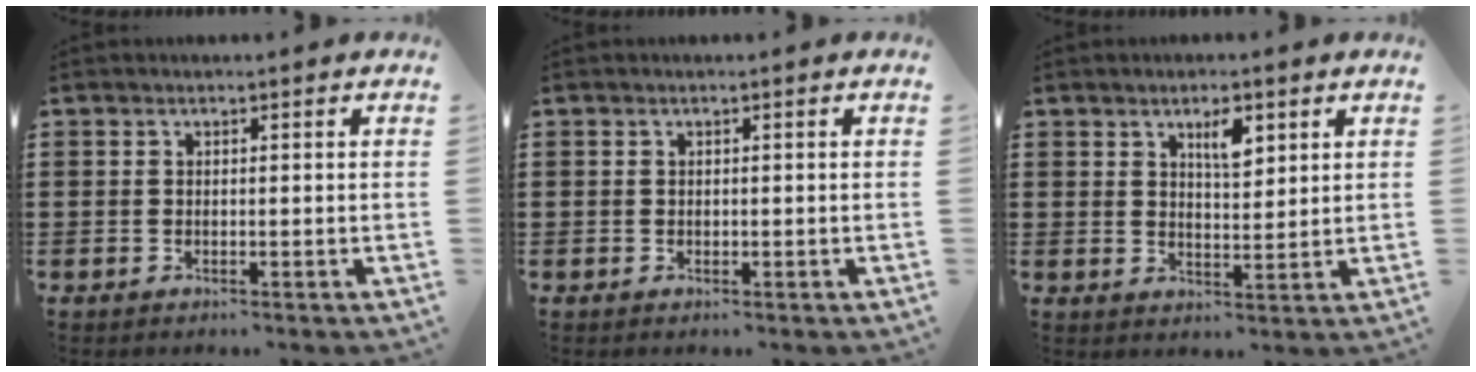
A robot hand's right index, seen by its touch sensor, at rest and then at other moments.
{"total": 0.0}
{"total": 4.1, "force": [2.2, 1.5, 3.0], "torque": [-0.050, 0.000, 0.035]}